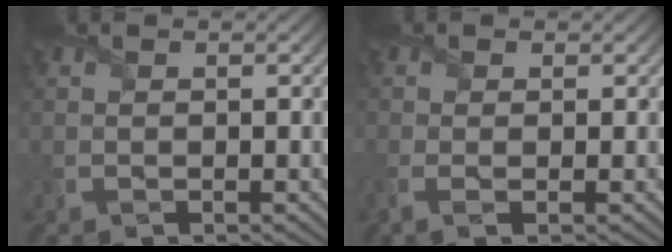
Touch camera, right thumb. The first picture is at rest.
{"total": 2.0, "force": [-0.4, 0.6, 1.9], "torque": [-0.055, -0.004, -0.011]}